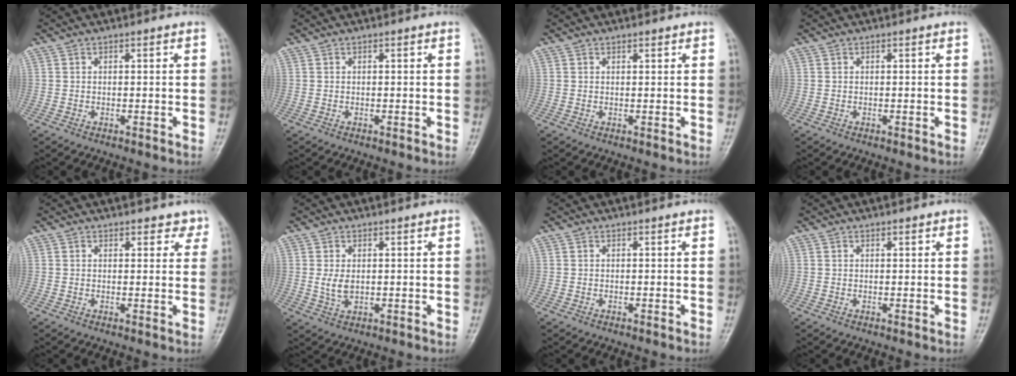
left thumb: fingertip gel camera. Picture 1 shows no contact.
{"total": 0.0}
{"total": 0.9, "force": [0.7, 0.4, 0.4], "torque": [-0.004, -0.004, 0.008]}
{"total": 0.0}
{"total": 3.0, "force": [2.4, 1.7, 0.8], "torque": [0.021, -0.011, 0.023]}
{"total": 3.2, "force": [0.7, 2.0, 2.5], "torque": [-0.043, -0.009, 0.020]}
{"total": 0.0}
{"total": 0.7, "force": [0.6, 0.3, 0.3], "torque": [-0.007, -0.004, 0.008]}